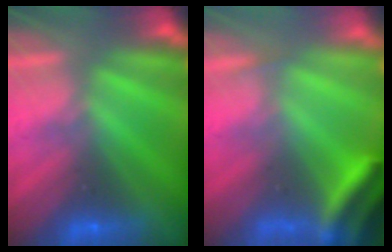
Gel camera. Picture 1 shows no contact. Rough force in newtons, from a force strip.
{"total": 3.8}